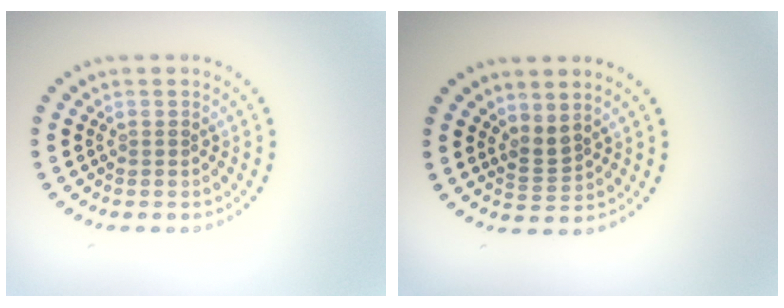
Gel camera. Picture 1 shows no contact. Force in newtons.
{"total": 1.8, "press": 1.3, "slide": 1.2}